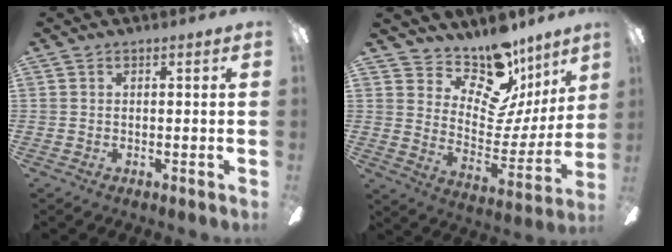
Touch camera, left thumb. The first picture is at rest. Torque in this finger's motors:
{"motor_torque": [0.86, 0.92, -0.04, -0.32, -0.01]}